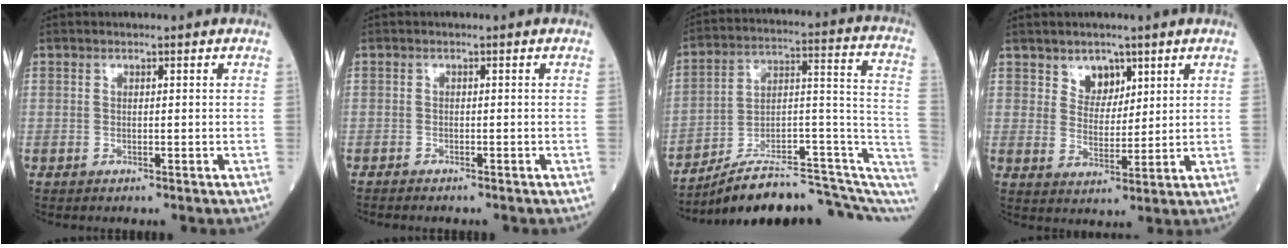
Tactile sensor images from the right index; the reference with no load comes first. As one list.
[{"total": 1.5, "force": [-1.4, 0.3, 0.5], "torque": [-0.011, -0.003, -0.020]}, {"total": 20.4, "force": [-15.6, 4.5, 12.4], "torque": [-0.122, 0.066, -0.229]}, {"total": 4.3, "force": [2.8, 2.8, 1.8], "torque": [-0.023, -0.001, 0.051]}]